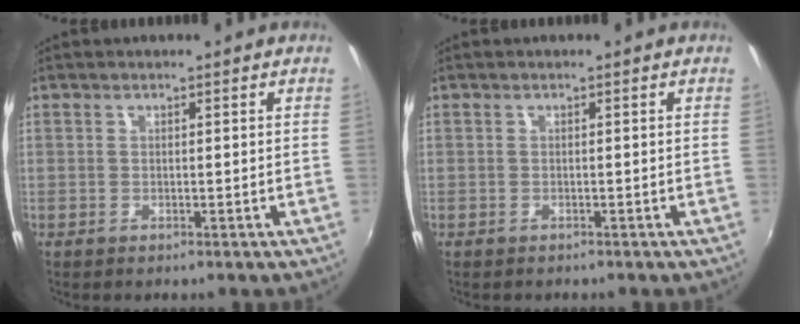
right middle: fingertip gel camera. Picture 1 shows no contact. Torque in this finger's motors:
{"motor_torque": [0.81, -1.05, 0.10, 0.08]}